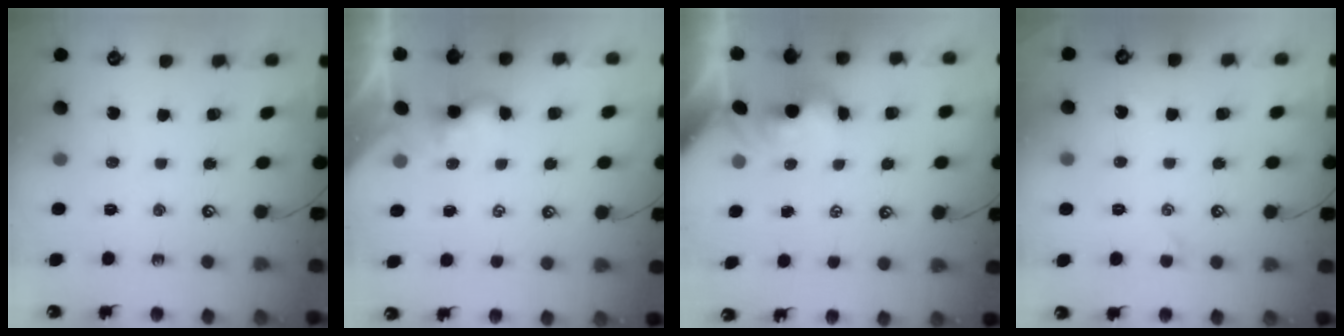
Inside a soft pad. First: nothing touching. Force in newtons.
{"total": 1.4, "press": 1.4, "slide": 0.2}
{"total": 1.0, "press": 0.7, "slide": 0.7}
{"total": 0.7, "press": 0.1, "slide": 0.7}